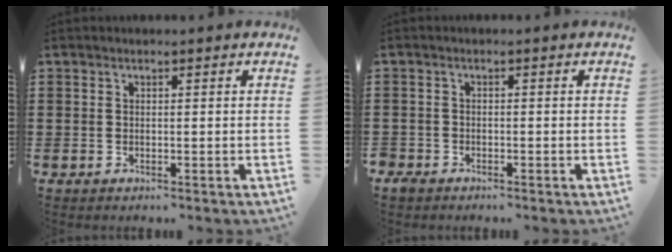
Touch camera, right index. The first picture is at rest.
{"total": 1.5, "force": [-1.4, 0.6, 0.1], "torque": [-0.006, 0.003, -0.031]}